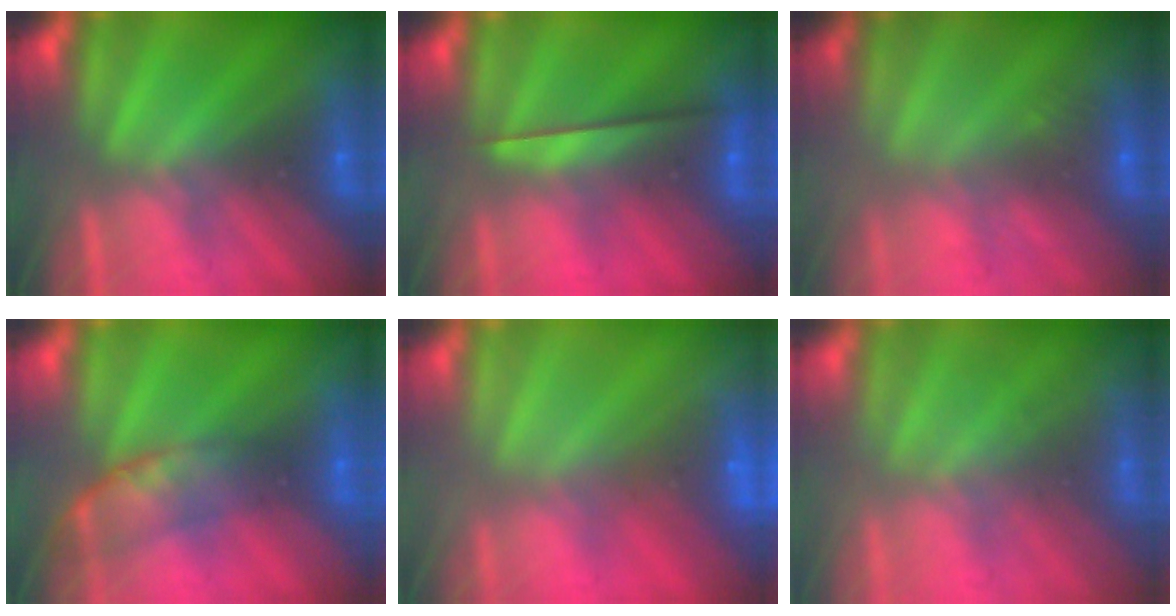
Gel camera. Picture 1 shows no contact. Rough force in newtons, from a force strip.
{"total": 2.2}
{"total": 3.2}
{"total": 2.6}
{"total": 6.8}
{"total": 2.2}